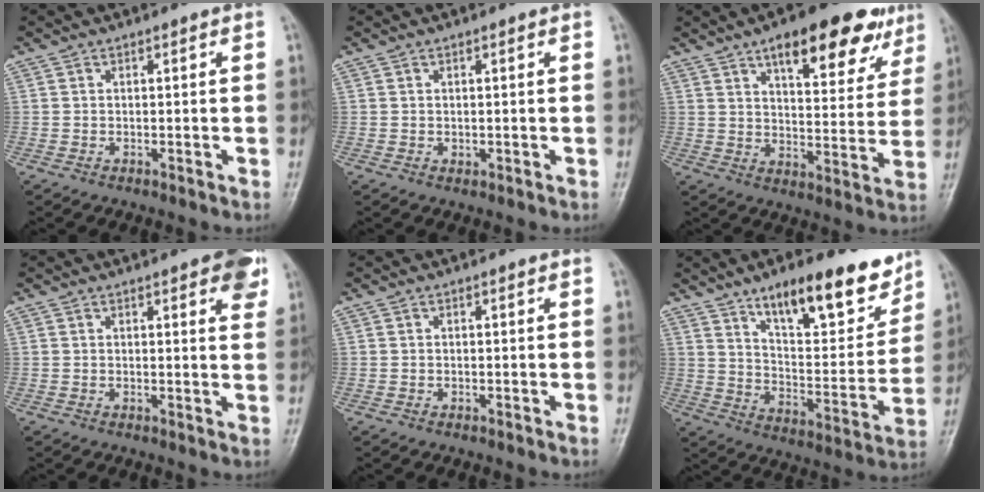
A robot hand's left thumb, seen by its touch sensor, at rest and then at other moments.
{"total": 0.7, "force": [0.2, 0.5, 0.5], "torque": [-0.003, -0.002, 0.006]}
{"total": 17.4, "force": [10.5, 6.7, 12.2], "torque": [-0.120, -0.037, 0.148]}
{"total": 7.2, "force": [3.8, 2.1, 5.8], "torque": [-0.052, -0.010, 0.040]}
{"total": 0.0}
{"total": 18.9, "force": [12.7, 6.4, 12.5], "torque": [-0.139, -0.072, 0.205]}